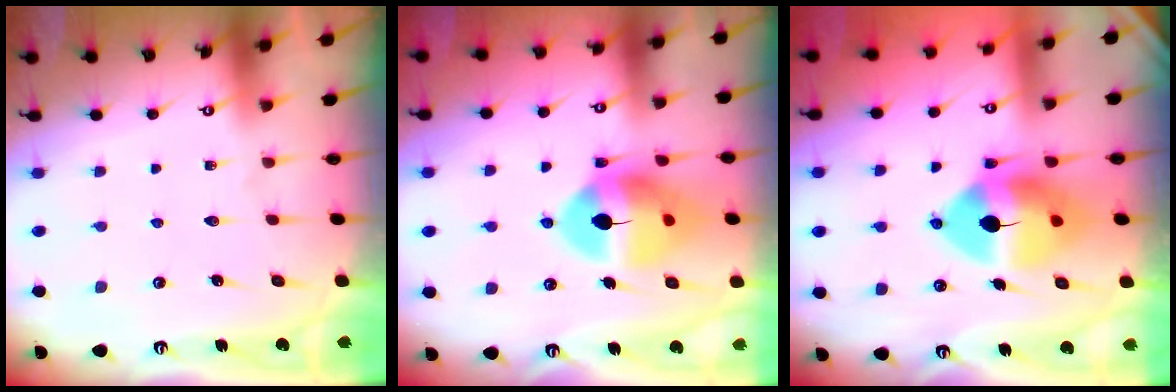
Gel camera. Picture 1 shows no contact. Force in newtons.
{"total": 14.1, "press": 14.0, "slide": 1.8}
{"total": 13.6, "press": 13.4, "slide": 2.1}